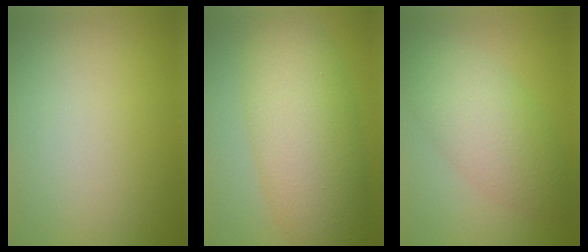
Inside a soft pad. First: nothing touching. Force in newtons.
{"total": 9.1, "press": 9.1, "slide": 0.2}
{"total": 5.7, "press": 5.7, "slide": 0.1}